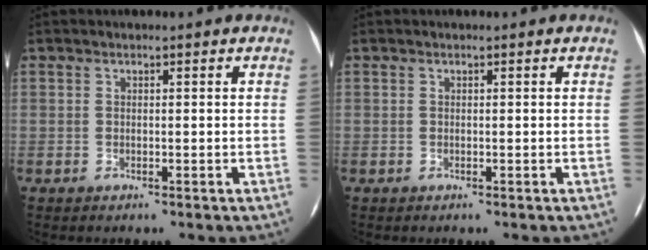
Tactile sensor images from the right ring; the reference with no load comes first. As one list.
[{"total": 0.0}]